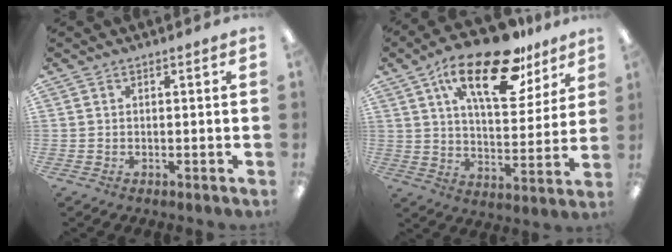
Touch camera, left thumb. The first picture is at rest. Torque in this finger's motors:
{"motor_torque": [0.63, 0.56, 1.60, -1.17, 0.32]}